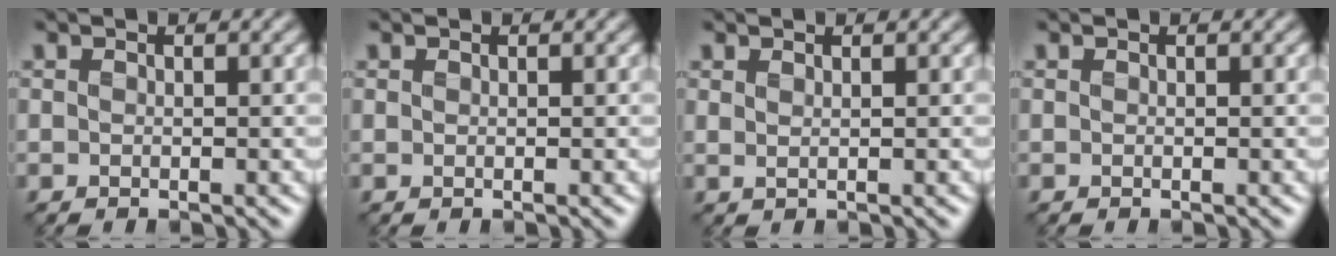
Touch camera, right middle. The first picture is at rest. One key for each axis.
{"total": 0.0}
{"total": 0.6, "fx": 0.6, "fy": -0.1, "fz": 0.1, "tx": -0.003, "ty": -0.004, "tz": 0.006}
{"total": 0.0}